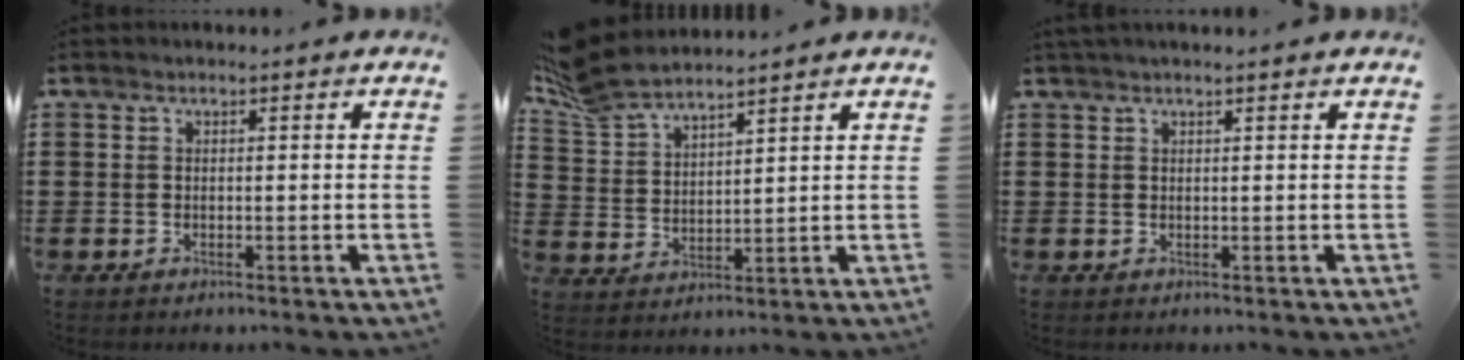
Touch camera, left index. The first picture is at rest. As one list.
[{"total": 6.9, "force": [6.3, 1.5, 2.4], "torque": [-0.072, -0.017, 0.118]}, {"total": 0.9, "force": [0.8, 0.1, 0.4], "torque": [-0.009, 0.002, 0.014]}]